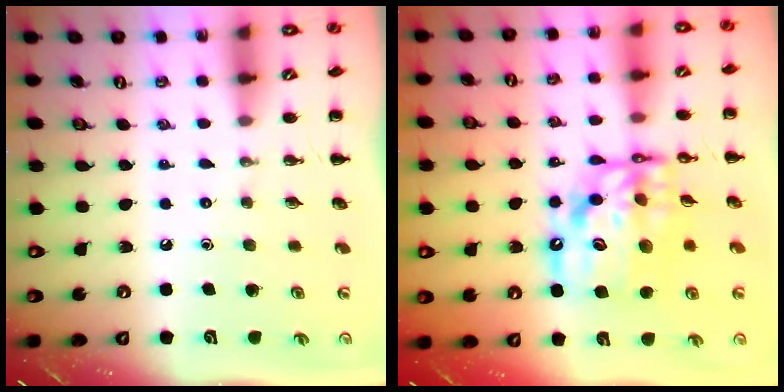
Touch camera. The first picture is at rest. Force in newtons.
{"total": 15.5, "press": 15.0, "slide": 3.9}